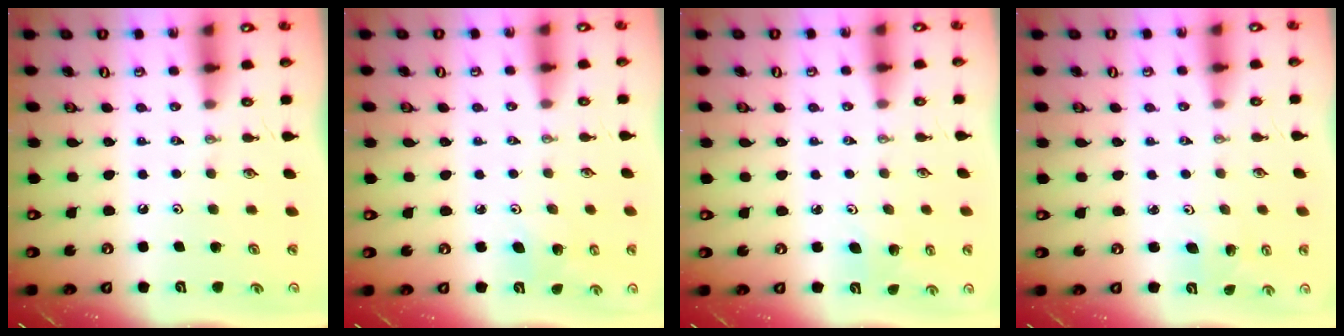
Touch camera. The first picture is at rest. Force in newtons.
{"total": 6.3, "press": 6.2, "slide": 1.0}
{"total": 4.8, "press": 4.6, "slide": 1.3}
{"total": 2.4, "press": 2.4, "slide": 0.1}